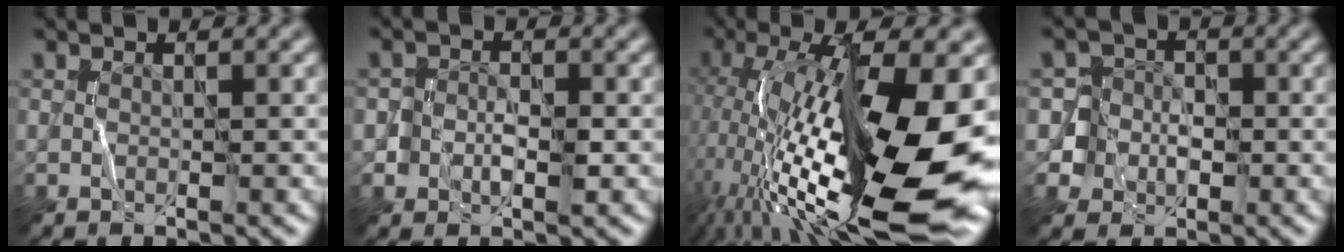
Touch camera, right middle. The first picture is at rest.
{"total": 1.7, "force": [-0.5, 1.4, 0.8], "torque": [-0.005, 0.003, -0.012]}
{"total": 16.2, "force": [-2.1, 5.3, 15.2], "torque": [-0.261, 0.010, -0.034]}
{"total": 3.6, "force": [-0.9, 3.5, 0.0], "torque": [0.024, 0.016, -0.027]}